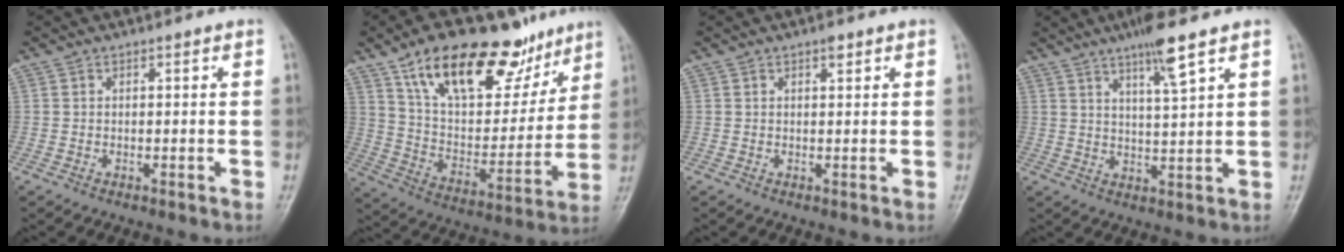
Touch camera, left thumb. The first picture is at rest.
{"total": 26.1, "force": [16.0, 12.2, 16.5], "torque": [-0.215, -0.040, 0.268]}
{"total": 1.4, "force": [0.9, 0.5, 0.9], "torque": [-0.009, -0.002, 0.011]}
{"total": 7.5, "force": [4.7, 0.5, 5.8], "torque": [-0.103, -0.026, 0.083]}